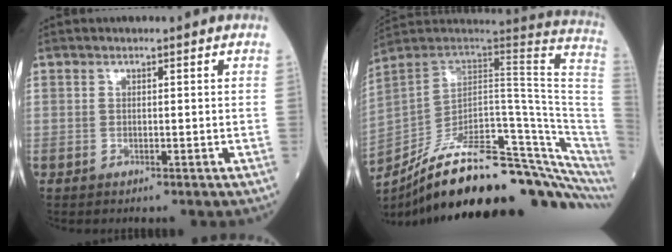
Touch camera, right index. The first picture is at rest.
{"total": 26.7, "force": [-18.0, 5.0, 19.1], "torque": [-0.179, 0.021, -0.271]}